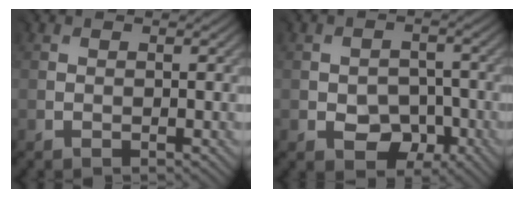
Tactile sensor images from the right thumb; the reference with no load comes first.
{"total": 3.0, "force": [-1.7, 2.3, 0.8], "torque": [-0.006, -0.004, -0.027]}